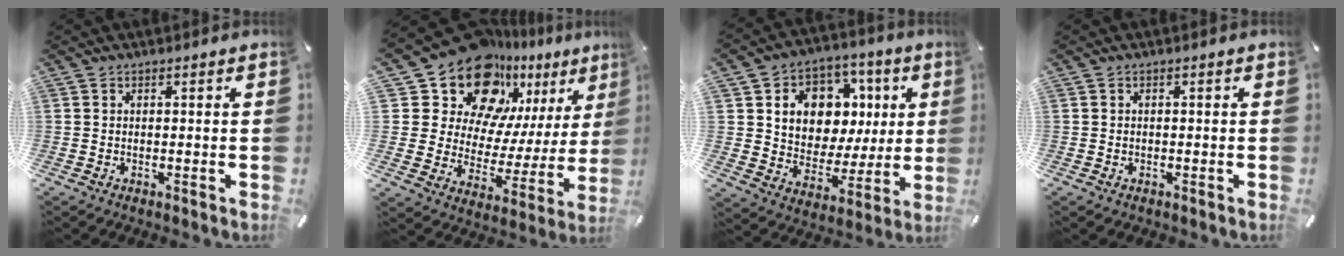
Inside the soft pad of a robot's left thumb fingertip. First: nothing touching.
{"total": 19.4, "force": [14.1, 11.3, 7.1], "torque": [-0.112, -0.123, 0.250]}
{"total": 12.3, "force": [3.1, 10.7, 5.4], "torque": [-0.077, -0.023, 0.065]}
{"total": 0.6, "force": [-0.2, 0.5, 0.3], "torque": [-0.005, 0.003, -0.005]}